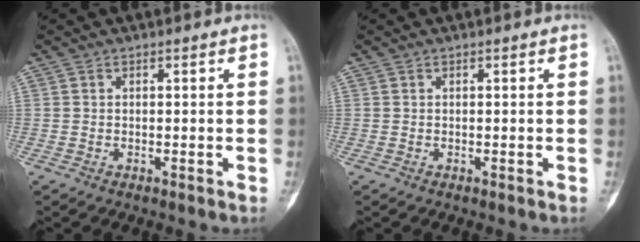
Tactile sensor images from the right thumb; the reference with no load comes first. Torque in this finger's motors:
{"motor_torque": [-0.09, -0.03, 0.23, -0.15, 0.00]}